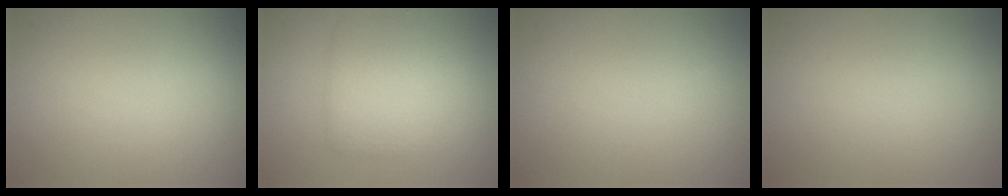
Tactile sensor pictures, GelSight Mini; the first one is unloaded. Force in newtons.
{"total": 3.9, "press": 3.9, "slide": 0.1}
{"total": 0.0}
{"total": 0.0}